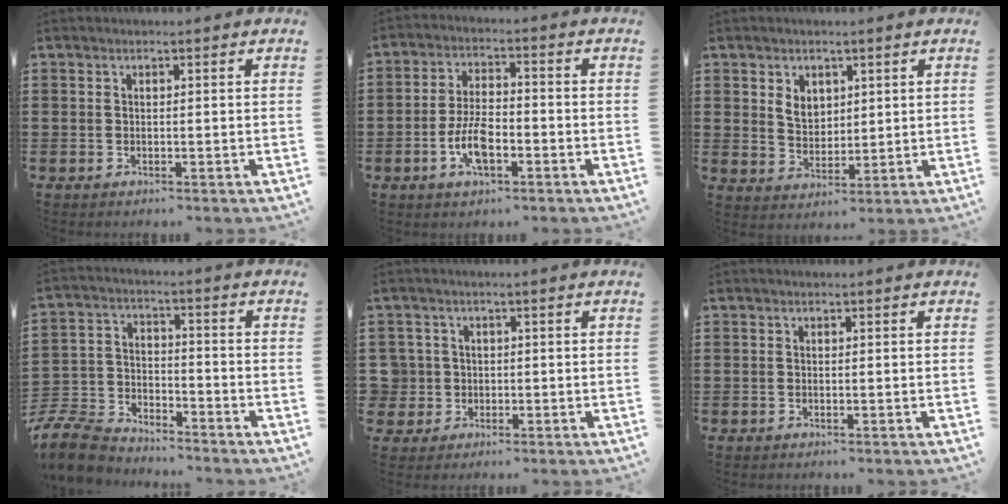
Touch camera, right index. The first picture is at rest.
{"total": 6.9, "force": [-2.5, 3.2, 5.6], "torque": [-0.129, 0.001, -0.052]}
{"total": 4.1, "force": [1.8, 3.1, 1.9], "torque": [-0.041, 0.006, 0.031]}
{"total": 8.4, "force": [-8.0, 2.0, 1.7], "torque": [-0.056, 0.012, -0.163]}
{"total": 3.3, "force": [-0.3, 3.2, 0.3], "torque": [-0.030, 0.008, -0.011]}
{"total": 0.0}